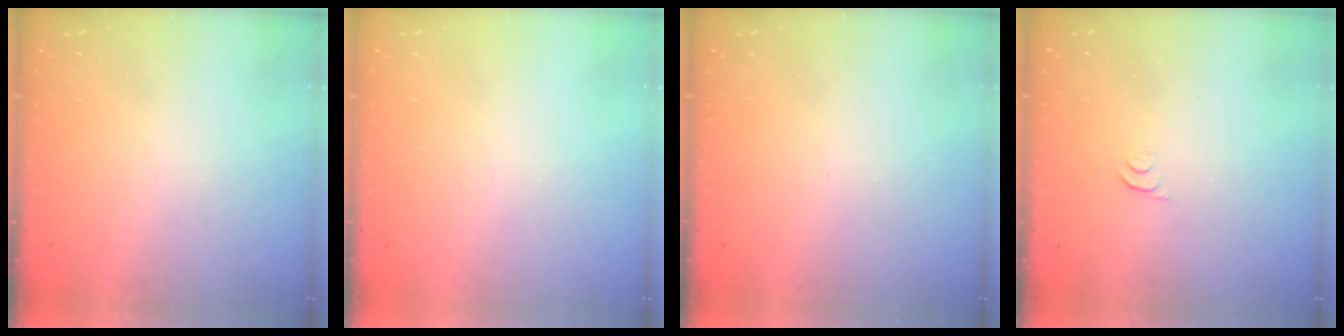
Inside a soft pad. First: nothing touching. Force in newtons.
{"total": 0.0}
{"total": 0.0}
{"total": 4.1, "press": 4.0, "slide": 0.6}